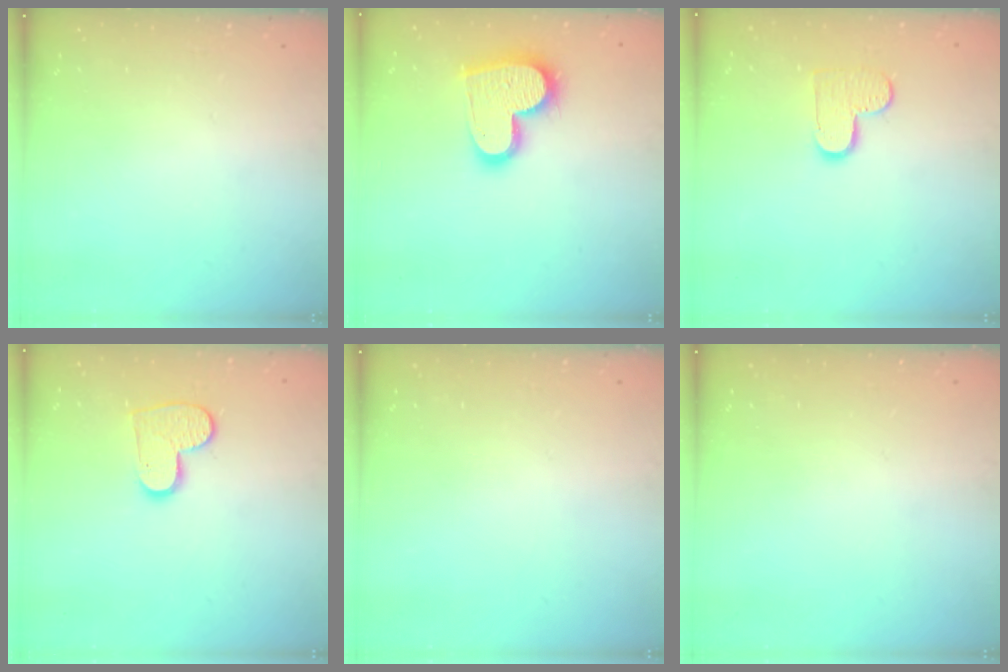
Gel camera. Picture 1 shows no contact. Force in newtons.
{"total": 16.9, "press": 16.8, "slide": 1.3}
{"total": 8.5, "press": 8.4, "slide": 0.4}
{"total": 10.0, "press": 10.0, "slide": 0.9}
{"total": 0.0}
{"total": 0.0}